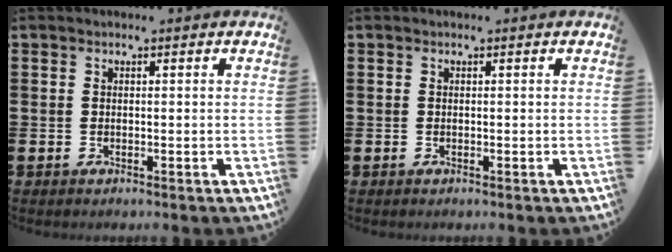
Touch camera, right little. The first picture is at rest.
{"total": 0.0}